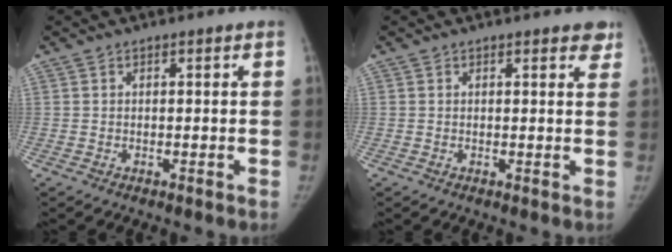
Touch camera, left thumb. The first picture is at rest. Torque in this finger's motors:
{"motor_torque": [0.44, -0.32, 0.43, -0.66, 0.06]}